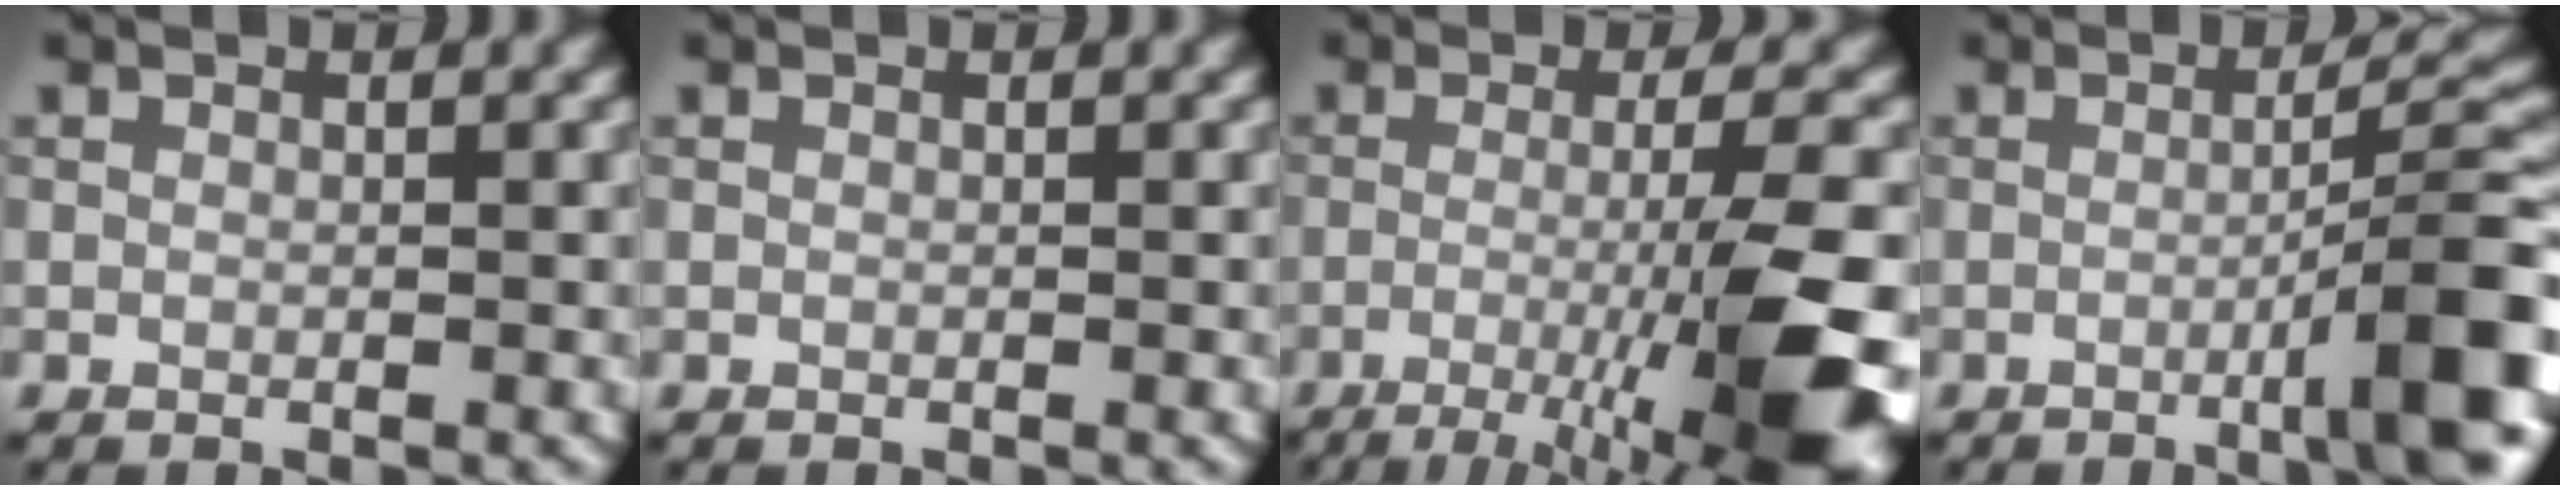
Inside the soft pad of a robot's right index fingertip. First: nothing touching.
{"total": 0.0}
{"total": 11.9, "force": [-4.5, 2.2, 10.8], "torque": [-0.149, -0.004, -0.074]}
{"total": 8.9, "force": [-3.2, 1.3, 8.2], "torque": [-0.097, 0.019, -0.051]}